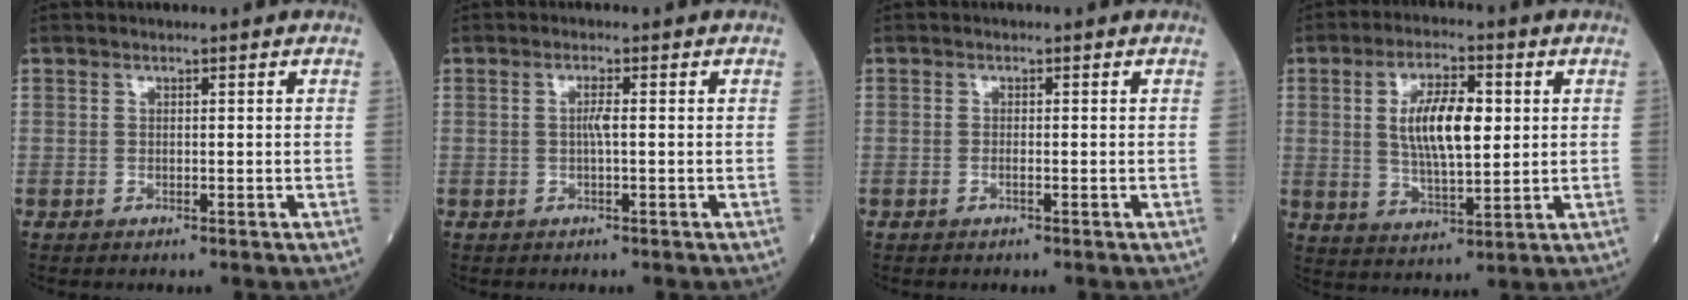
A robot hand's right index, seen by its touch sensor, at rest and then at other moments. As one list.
[{"total": 1.7, "force": [0.0, 0.0, 1.7], "torque": [-0.033, 0.002, -0.001]}, {"total": 0.8, "force": [-0.3, 0.0, 0.7], "torque": [-0.017, 0.000, -0.006]}, {"total": 10.3, "force": [1.7, 3.3, 9.6], "torque": [-0.180, 0.007, 0.031]}]